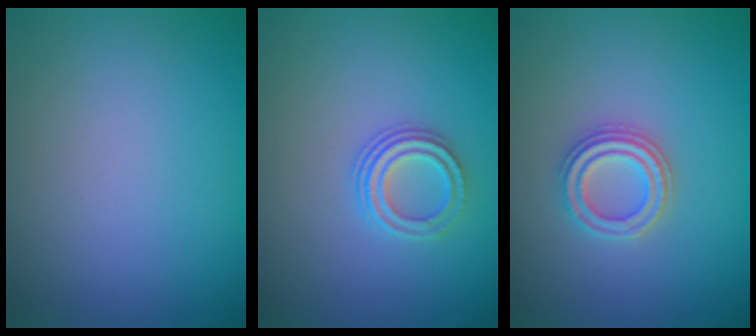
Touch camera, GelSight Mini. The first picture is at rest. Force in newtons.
{"total": 2.5, "press": 2.1, "slide": 1.4}
{"total": 2.7, "press": 2.6, "slide": 1.0}